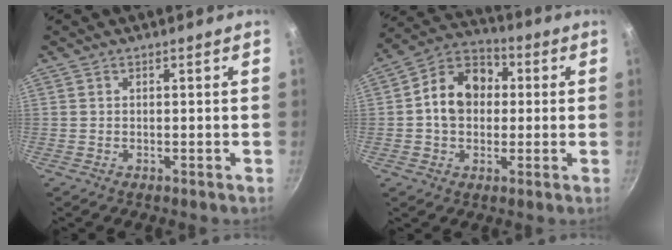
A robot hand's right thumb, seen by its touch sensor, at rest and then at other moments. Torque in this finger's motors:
{"motor_torque": [-0.25, 0.64, 0.53, 0.54, 0.07]}